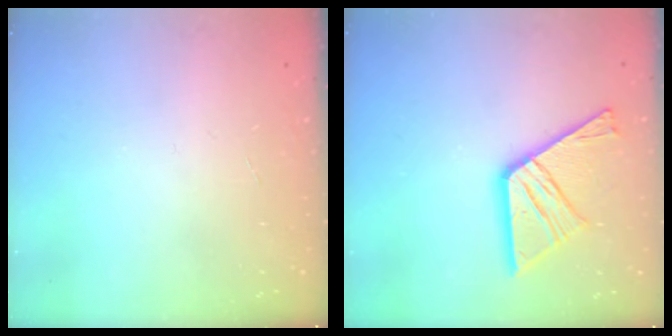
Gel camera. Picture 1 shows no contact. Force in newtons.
{"total": 16.2, "press": 16.2, "slide": 1.5}